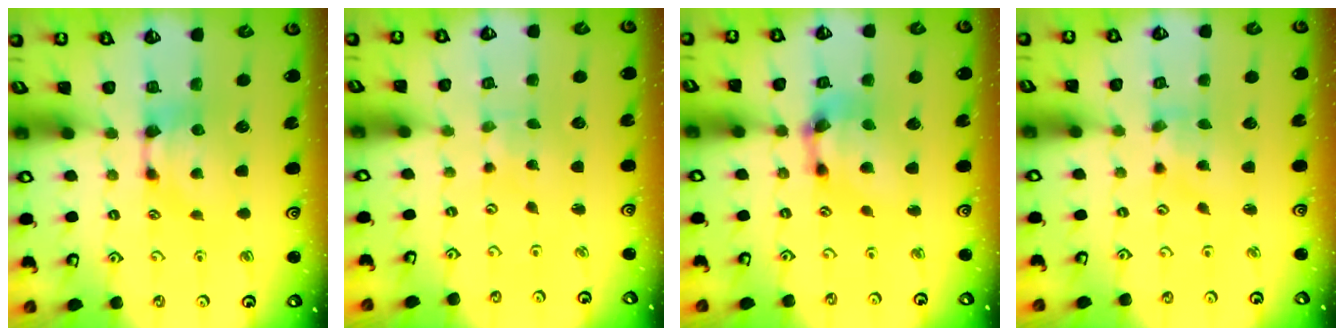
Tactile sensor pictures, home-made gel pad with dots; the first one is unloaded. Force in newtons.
{"total": 6.0, "press": 6.0, "slide": 0.5}
{"total": 6.8, "press": 6.5, "slide": 2.0}
{"total": 2.7, "press": 2.4, "slide": 1.1}